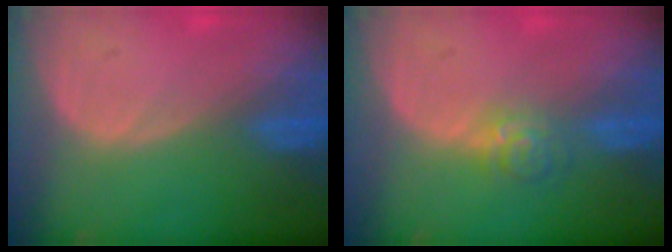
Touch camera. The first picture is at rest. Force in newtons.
{"total": 3.7, "press": 3.5, "slide": 1.4}